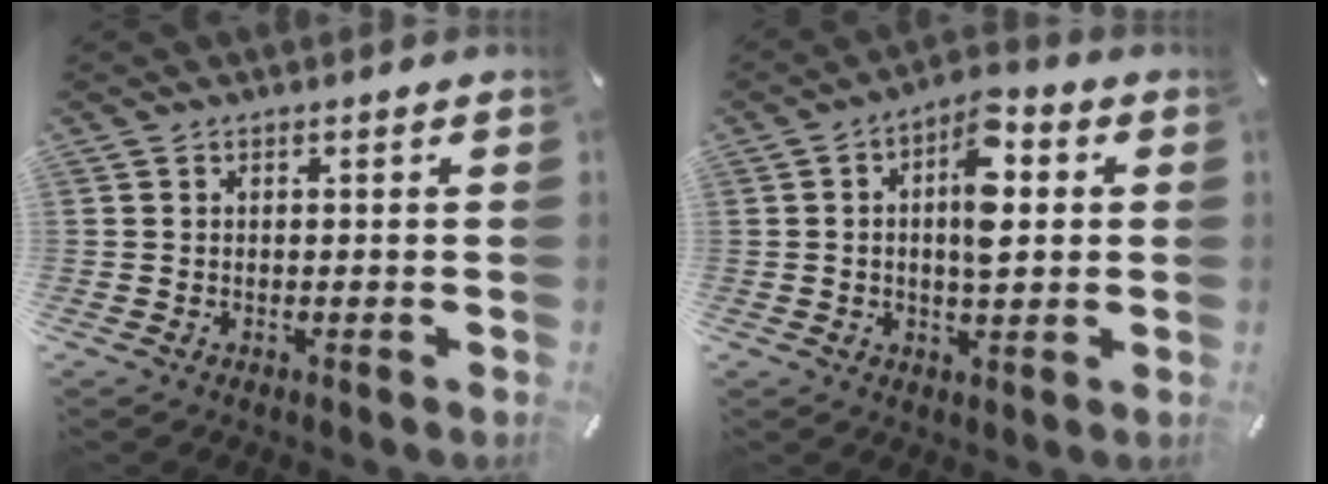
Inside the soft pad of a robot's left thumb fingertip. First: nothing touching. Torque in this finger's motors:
{"motor_torque": [0.29, 0.26, 0.74, 0.28, 0.13]}